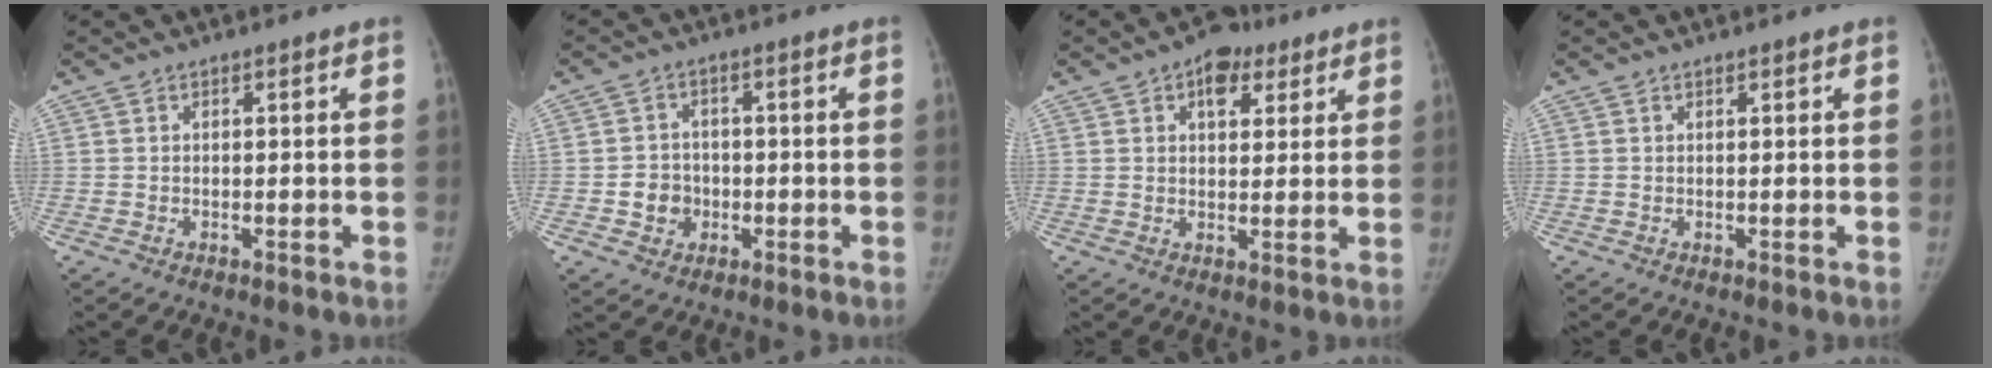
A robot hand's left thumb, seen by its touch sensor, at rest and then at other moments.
{"total": 4.6, "force": [-1.1, 4.2, 1.6], "torque": [-0.004, 0.009, -0.018]}
{"total": 7.2, "force": [3.8, 4.5, 4.1], "torque": [-0.028, -0.009, 0.051]}
{"total": 0.0}